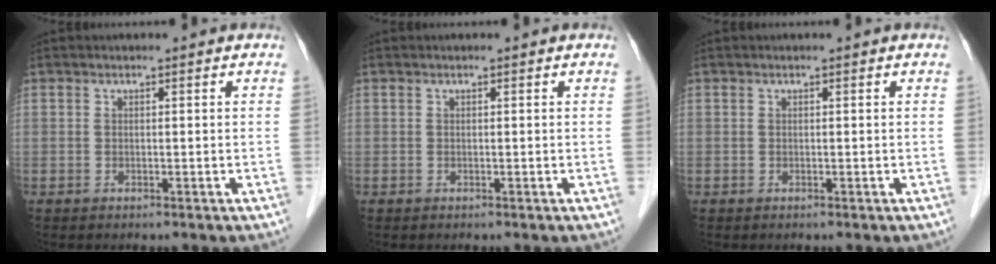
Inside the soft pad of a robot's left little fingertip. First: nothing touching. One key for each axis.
{"total": 0.0}
{"total": 0.0}